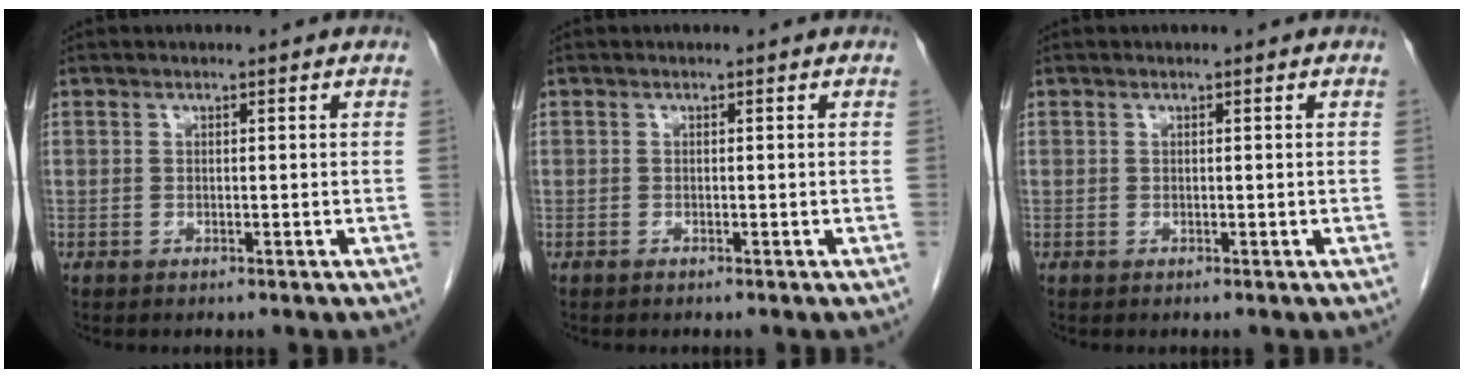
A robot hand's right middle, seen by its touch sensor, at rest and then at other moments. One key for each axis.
{"total": 0.0}
{"total": 0.0}